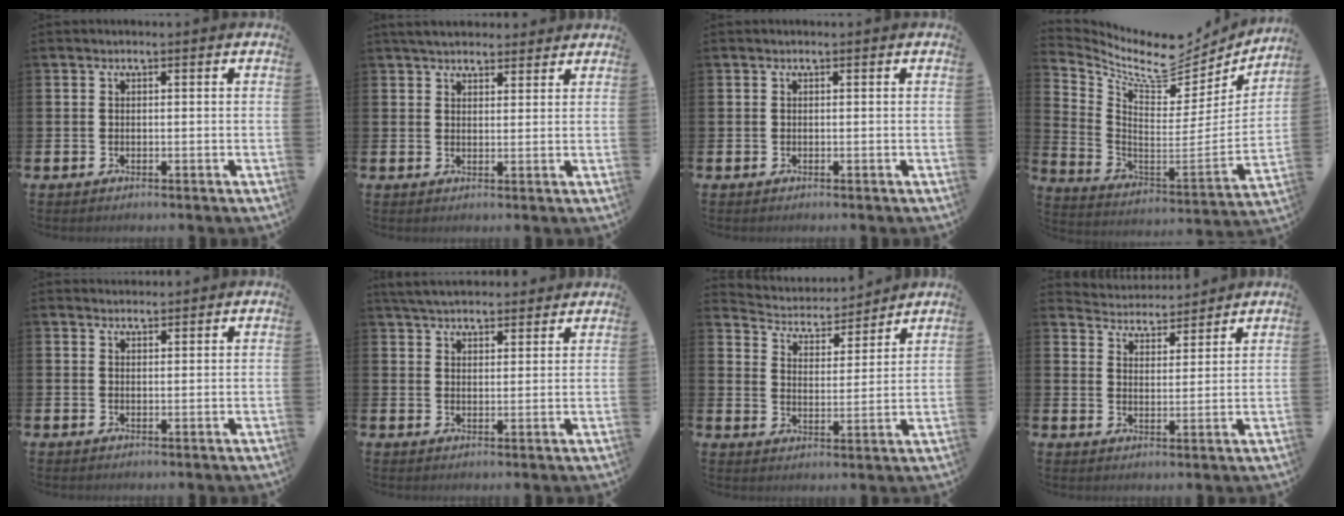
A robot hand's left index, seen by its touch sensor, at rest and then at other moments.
{"total": 4.2, "force": [3.9, 1.3, 0.7], "torque": [-0.019, -0.010, 0.073]}
{"total": 0.0}
{"total": 8.5, "force": [6.7, 3.6, 3.7], "torque": [-0.097, -0.059, 0.110]}
{"total": 1.9, "force": [1.8, 0.5, 0.0], "torque": [0.008, -0.007, 0.032]}
{"total": 4.7, "force": [4.5, 1.0, 0.7], "torque": [-0.022, -0.019, 0.082]}
{"total": 4.6, "force": [4.4, 1.4, 0.3], "torque": [-0.036, -0.035, 0.073]}
{"total": 4.4, "force": [4.3, 1.1, 0.0], "torque": [-0.025, -0.032, 0.072]}